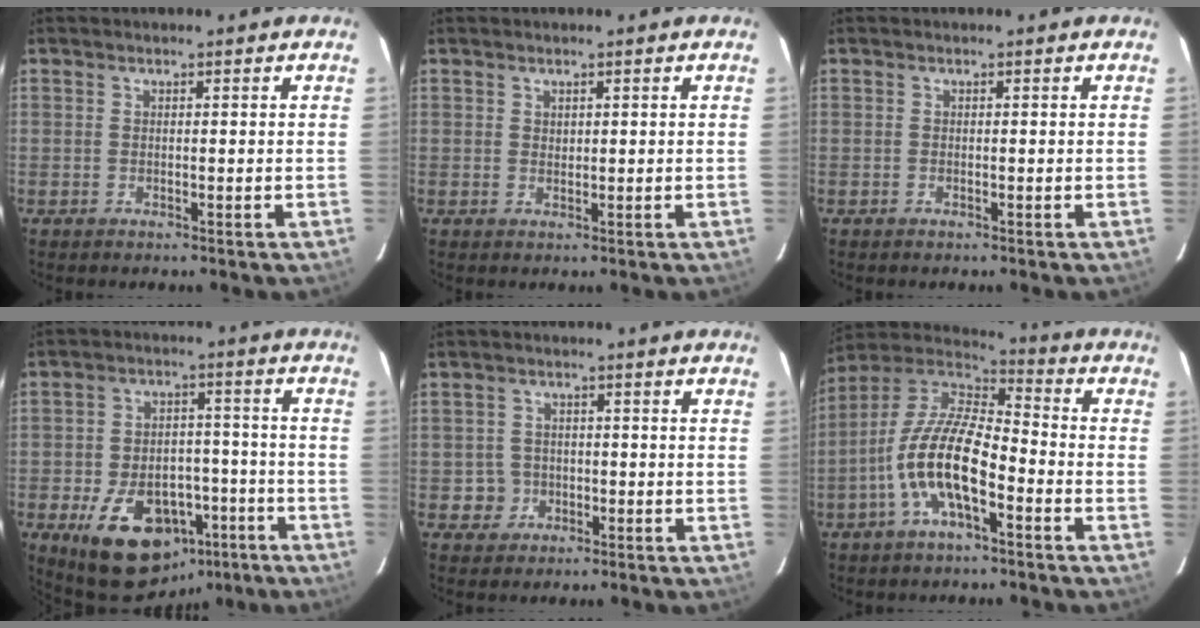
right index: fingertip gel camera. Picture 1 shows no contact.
{"total": 2.2, "force": [1.1, 1.8, 0.7], "torque": [-0.005, 0.003, 0.022]}
{"total": 0.0}
{"total": 16.6, "force": [-9.1, 10.7, 8.9], "torque": [-0.177, 0.027, -0.109]}
{"total": 3.8, "force": [-1.1, 3.6, 0.1], "torque": [-0.005, 0.018, -0.014]}
{"total": 14.6, "force": [-5.5, 5.0, 12.5], "torque": [-0.251, -0.001, -0.111]}